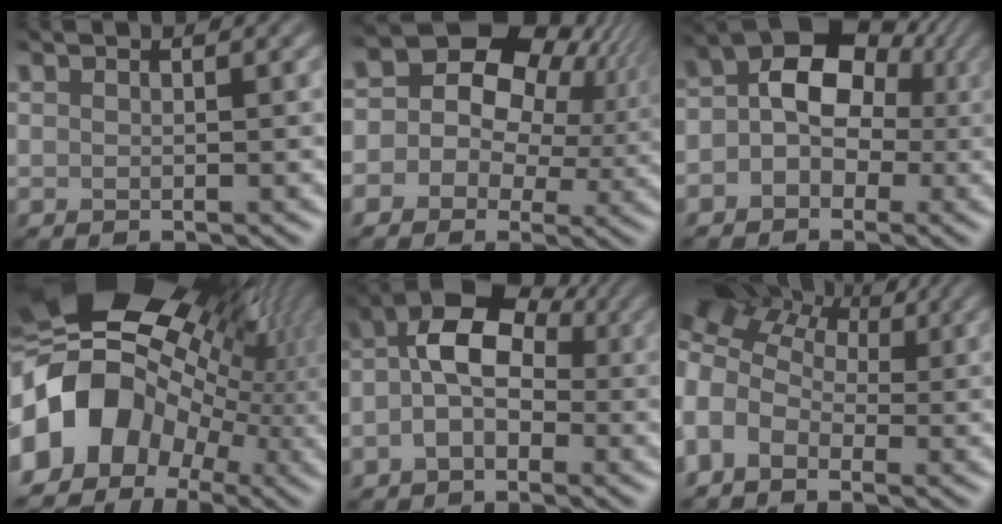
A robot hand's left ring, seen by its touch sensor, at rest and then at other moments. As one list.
[{"total": 12.7, "force": [3.0, 10.2, 6.9], "torque": [-0.122, 0.023, 0.034]}, {"total": 6.3, "force": [-1.1, 5.0, 3.7], "torque": [-0.052, 0.005, -0.026]}, {"total": 15.5, "force": [-2.1, 12.0, 9.5], "torque": [-0.205, 0.008, -0.031]}, {"total": 5.5, "force": [-1.4, 3.8, 3.7], "torque": [-0.070, 0.006, -0.025]}, {"total": 6.5, "force": [-0.1, 5.4, 3.7], "torque": [-0.104, 0.003, 0.004]}]